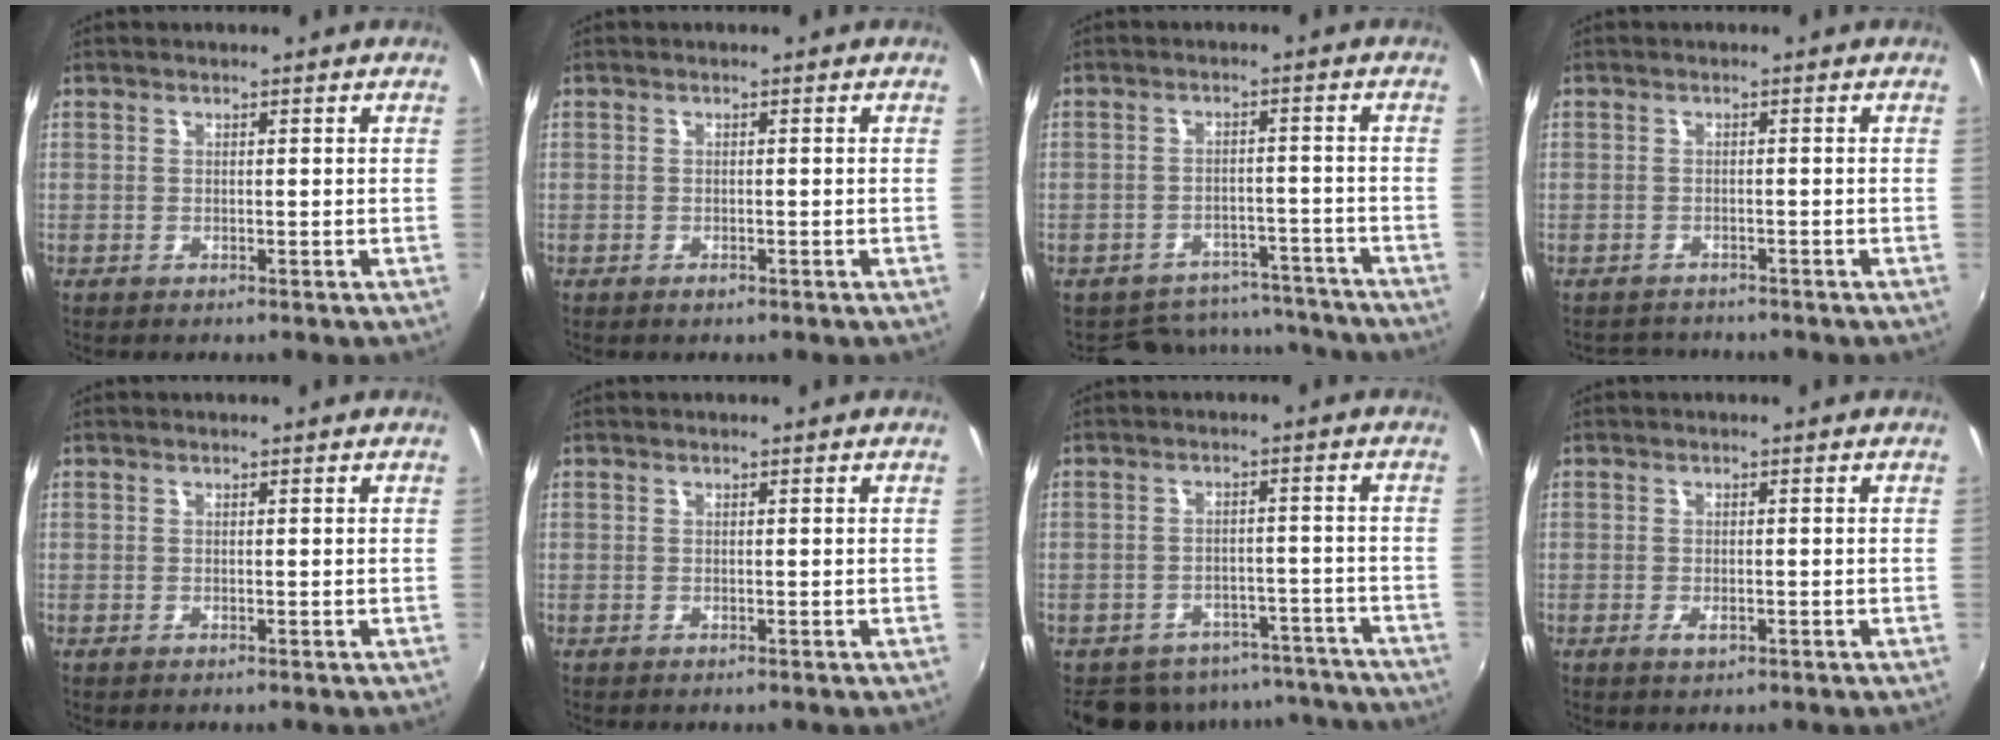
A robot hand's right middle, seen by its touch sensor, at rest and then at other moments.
{"total": 0.8, "force": [-0.6, 0.3, 0.3], "torque": [-0.006, -0.002, -0.009]}
{"total": 12.1, "force": [-10.7, 5.3, 2.0], "torque": [-0.049, 0.029, -0.128]}
{"total": 3.1, "force": [-2.8, 1.3, 0.0], "torque": [-0.010, 0.005, -0.048]}
{"total": 0.0}
{"total": 0.0}
{"total": 15.6, "force": [-13.5, 6.8, 3.7], "torque": [-0.077, 0.029, -0.160]}
{"total": 1.6, "force": [-0.8, 0.7, 1.2], "torque": [-0.022, -0.002, -0.013]}